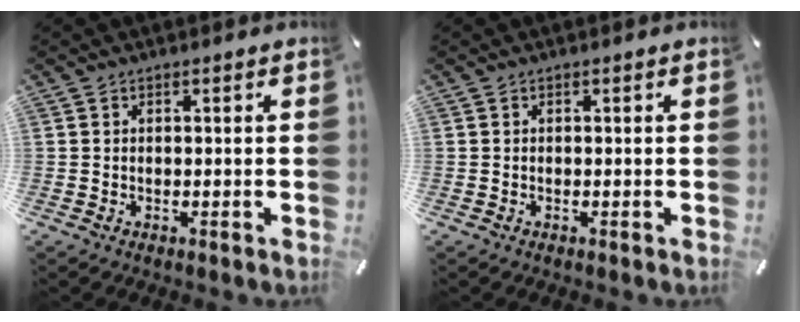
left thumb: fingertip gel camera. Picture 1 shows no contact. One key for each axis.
{"total": 0.0}